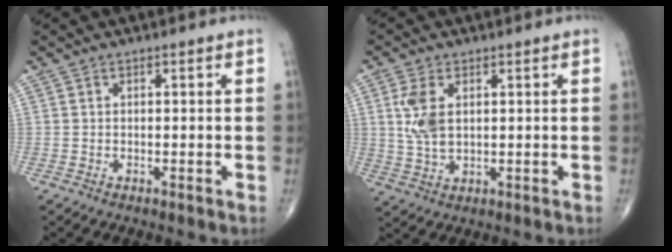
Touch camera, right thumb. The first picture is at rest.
{"total": 6.6, "force": [1.7, 3.6, 5.3], "torque": [-0.113, -0.004, 0.039]}